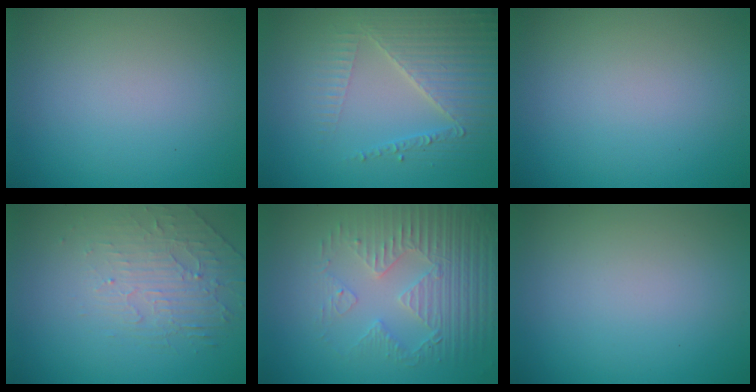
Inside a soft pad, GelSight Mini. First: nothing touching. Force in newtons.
{"total": 4.3, "press": 4.1, "slide": 1.3}
{"total": 0.0}
{"total": 2.2, "press": 1.5, "slide": 1.7}
{"total": 4.2, "press": 4.1, "slide": 0.9}
{"total": 0.0}